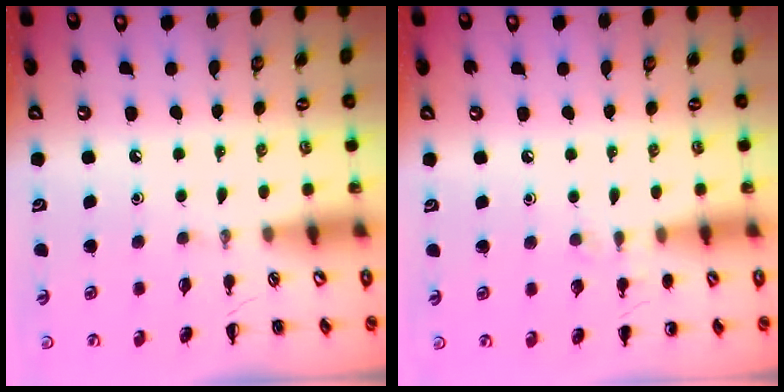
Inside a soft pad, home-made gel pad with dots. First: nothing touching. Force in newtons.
{"total": 4.5, "press": 4.3, "slide": 1.5}